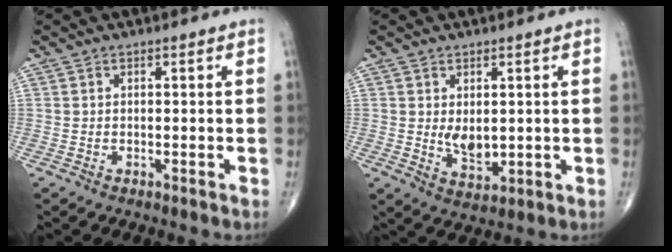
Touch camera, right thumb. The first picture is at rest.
{"total": 4.7, "force": [0.6, 2.8, 3.8], "torque": [-0.051, -0.015, 0.020]}